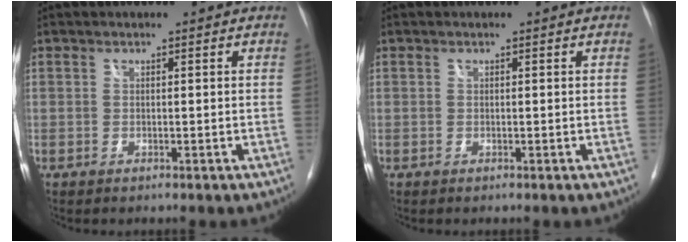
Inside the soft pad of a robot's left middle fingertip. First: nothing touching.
{"total": 0.0}